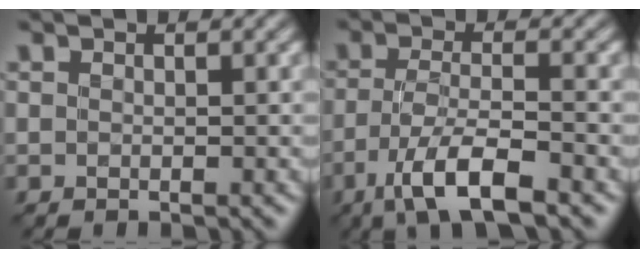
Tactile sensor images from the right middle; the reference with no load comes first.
{"total": 5.9, "force": [-3.6, 1.4, 4.6], "torque": [-0.088, -0.002, -0.069]}